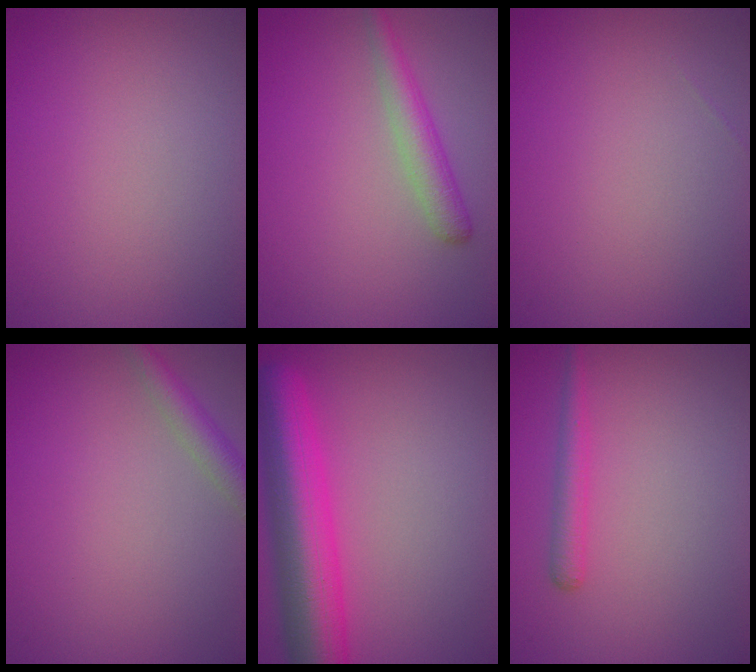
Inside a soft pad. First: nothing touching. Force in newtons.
{"total": 2.6, "press": 2.6, "slide": 0.0}
{"total": 0.0}
{"total": 2.4, "press": 2.4, "slide": 0.1}
{"total": 8.2, "press": 8.2, "slide": 0.3}
{"total": 1.7, "press": 1.7, "slide": 0.1}